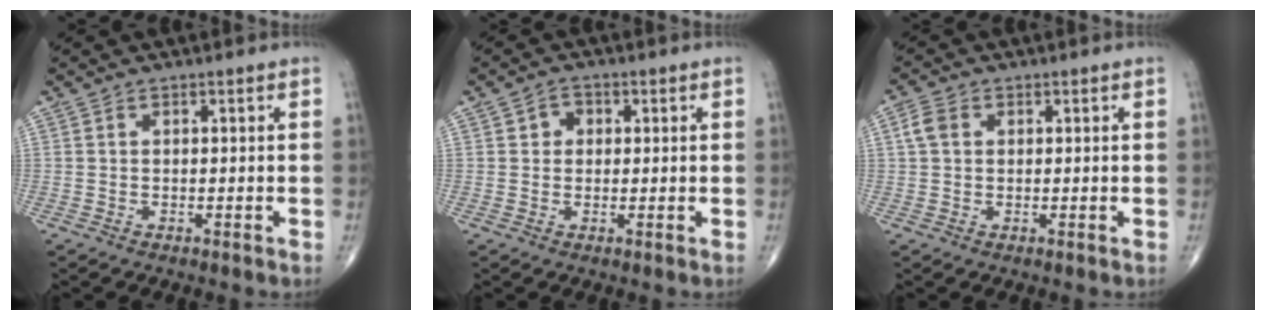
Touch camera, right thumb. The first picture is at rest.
{"total": 2.7, "force": [0.6, 2.3, 1.2], "torque": [0.000, 0.003, 0.004]}
{"total": 3.2, "force": [0.8, 2.5, 1.9], "torque": [-0.040, 0.009, 0.012]}